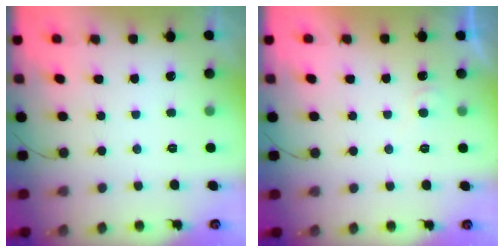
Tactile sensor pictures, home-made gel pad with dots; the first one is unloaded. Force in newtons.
{"total": 3.9, "press": 3.8, "slide": 0.4}